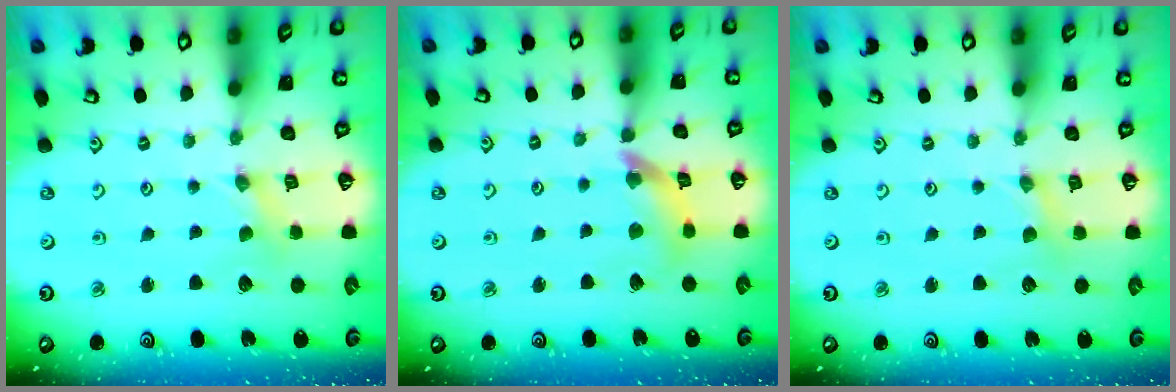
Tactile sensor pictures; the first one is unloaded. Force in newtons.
{"total": 10.1, "press": 10.1, "slide": 1.2}
{"total": 1.5, "press": 1.5, "slide": 0.3}